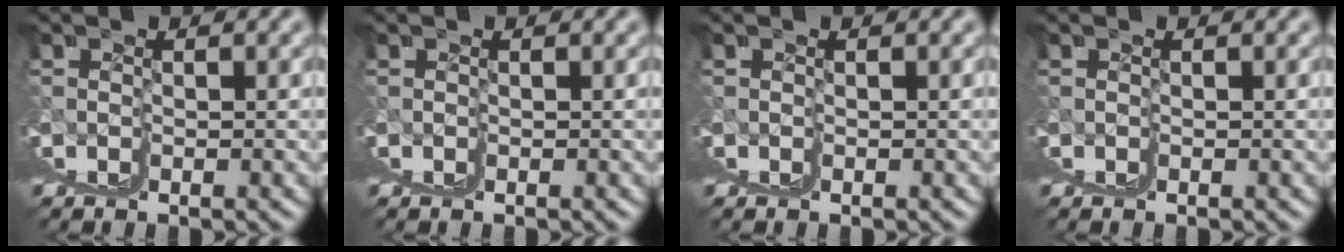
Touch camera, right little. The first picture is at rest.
{"total": 0.0}
{"total": 0.0}
{"total": 0.0}